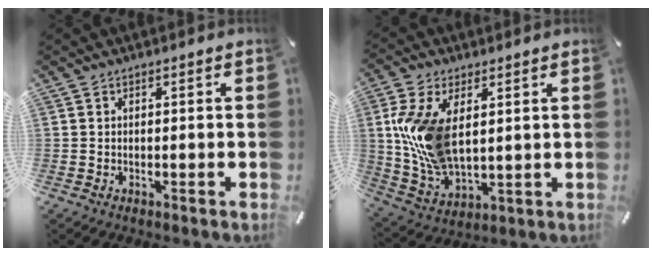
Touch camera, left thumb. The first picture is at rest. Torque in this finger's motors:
{"motor_torque": [2.06, 2.95, 0.89, 0.39, 0.26]}